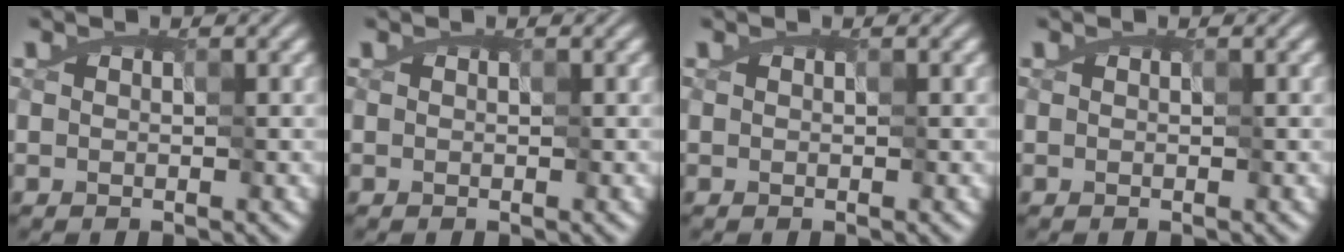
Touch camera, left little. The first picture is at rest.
{"total": 0.0}
{"total": 0.0}
{"total": 0.0}